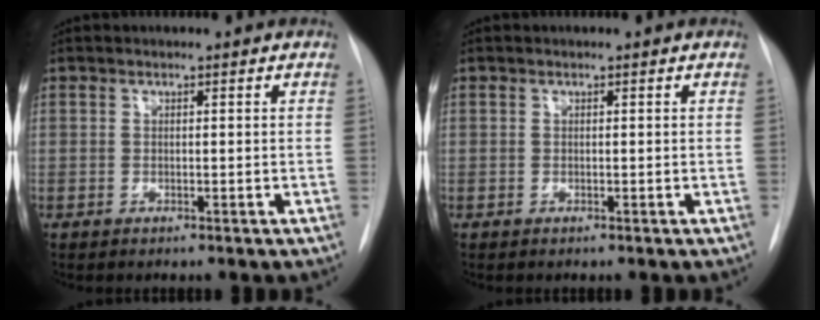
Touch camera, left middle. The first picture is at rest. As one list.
[{"total": 0.0}]